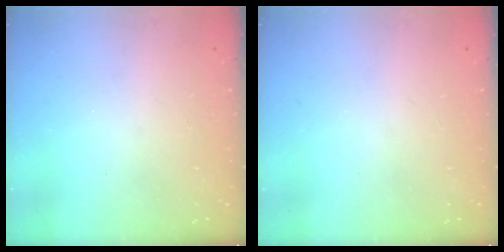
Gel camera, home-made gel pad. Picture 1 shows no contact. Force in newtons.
{"total": 0.0}